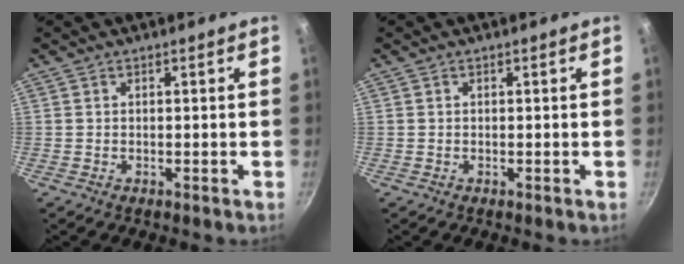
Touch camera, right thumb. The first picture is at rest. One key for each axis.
{"total": 0.0}